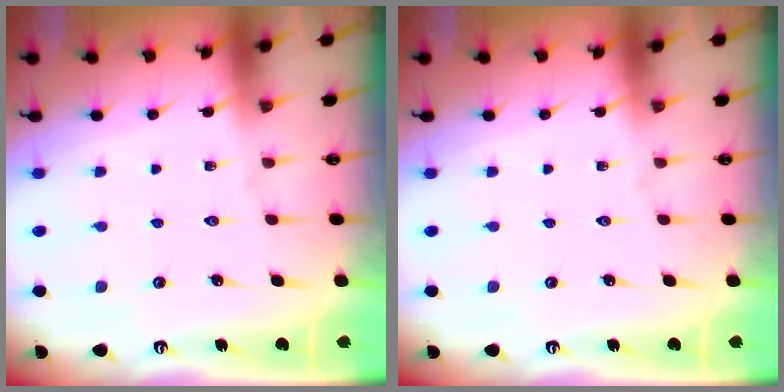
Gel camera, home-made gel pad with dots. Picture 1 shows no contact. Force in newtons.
{"total": 0.0}